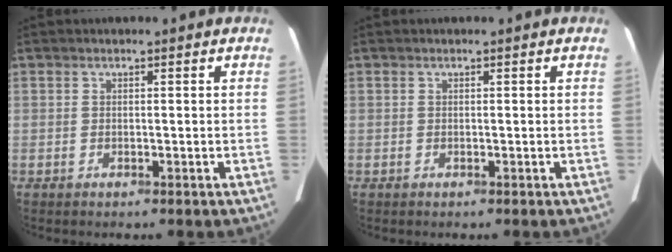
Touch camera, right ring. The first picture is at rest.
{"total": 0.0}